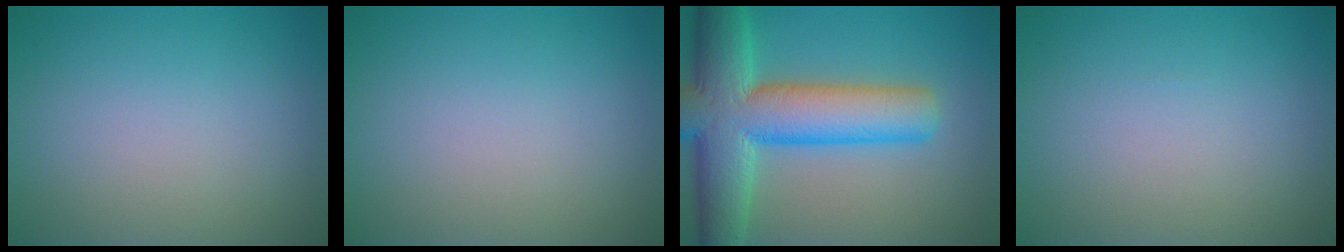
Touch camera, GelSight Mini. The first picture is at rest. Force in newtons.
{"total": 0.0}
{"total": 11.6, "press": 11.6, "slide": 0.6}
{"total": 0.0}